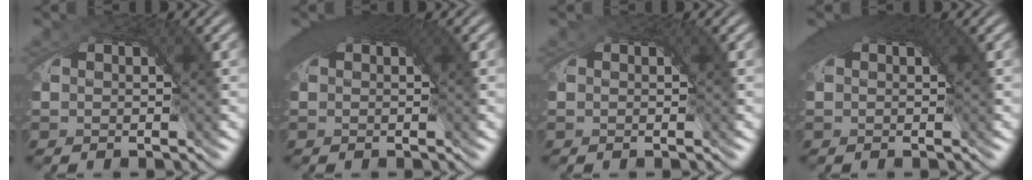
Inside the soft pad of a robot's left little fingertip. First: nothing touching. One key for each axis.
{"total": 4.2, "fx": 1.4, "fy": 1.4, "fz": 3.7, "tx": -0.045, "ty": 0.010, "tz": 0.017}
{"total": 0.0}
{"total": 3.8, "fx": 1.4, "fy": 1.2, "fz": 3.3, "tx": -0.038, "ty": 0.010, "tz": 0.017}